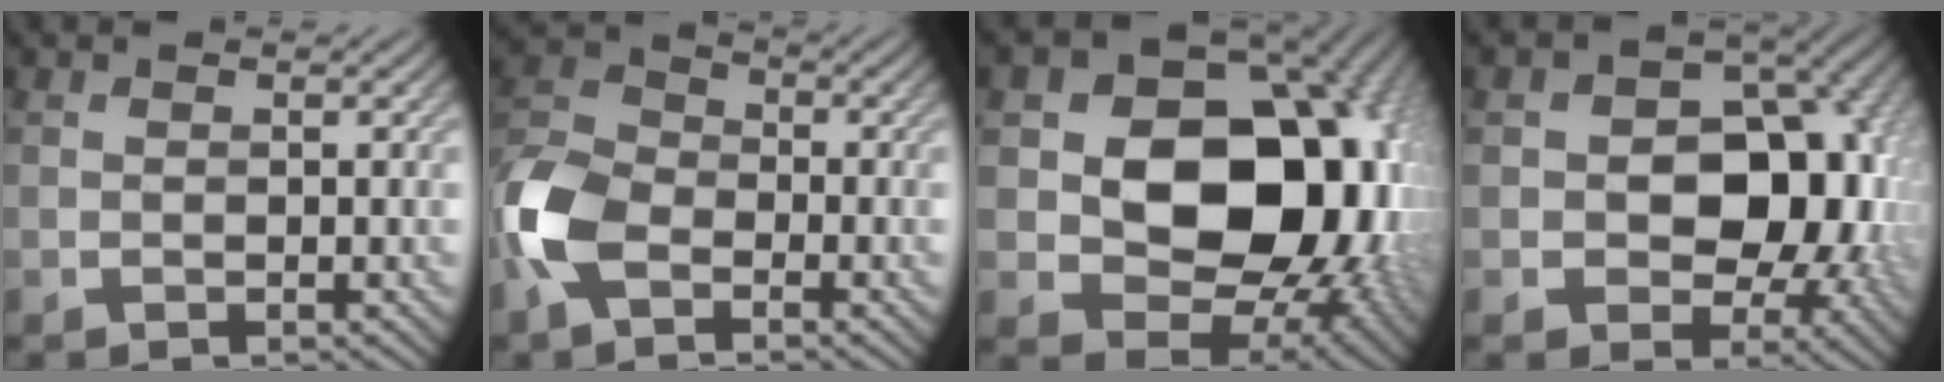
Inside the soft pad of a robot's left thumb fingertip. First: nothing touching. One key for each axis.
{"total": 8.8, "fx": -4.0, "fy": 5.4, "fz": 5.7, "tx": -0.144, "ty": 0.001, "tz": -0.097}
{"total": 20.0, "fx": 1.9, "fy": 15.0, "fz": 13.1, "tx": -0.204, "ty": -0.021, "tz": 0.055}
{"total": 13.1, "fx": -0.4, "fy": 9.5, "fz": 9.1, "tx": -0.102, "ty": -0.003, "tz": -0.008}